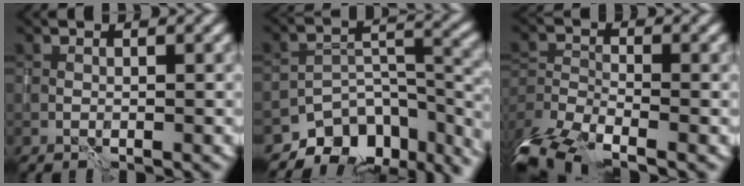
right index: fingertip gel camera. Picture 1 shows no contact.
{"total": 9.5, "force": [-7.3, 5.1, 3.4], "torque": [-0.045, -0.010, -0.106]}
{"total": 7.4, "force": [-5.7, 2.9, 3.8], "torque": [-0.075, -0.022, -0.109]}